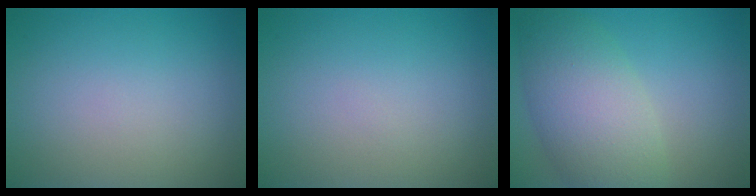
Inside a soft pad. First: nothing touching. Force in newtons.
{"total": 0.0}
{"total": 7.0, "press": 7.0, "slide": 0.6}